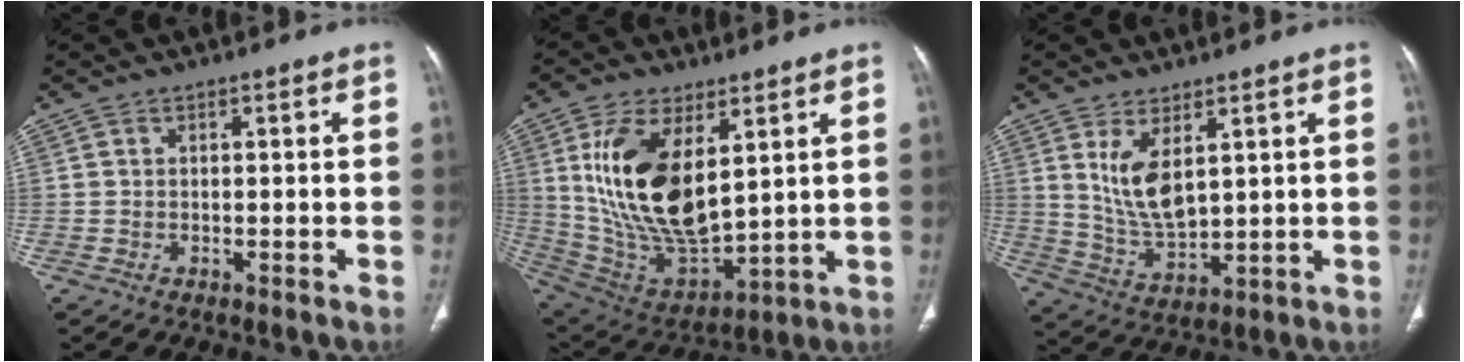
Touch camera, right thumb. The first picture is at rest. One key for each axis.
{"total": 20.2, "fx": 5.9, "fy": 10.3, "fz": 16.4, "tx": -0.295, "ty": -0.030, "tz": 0.129}
{"total": 8.8, "fx": 3.4, "fy": 3.9, "fz": 7.1, "tx": -0.126, "ty": -0.030, "tz": 0.082}